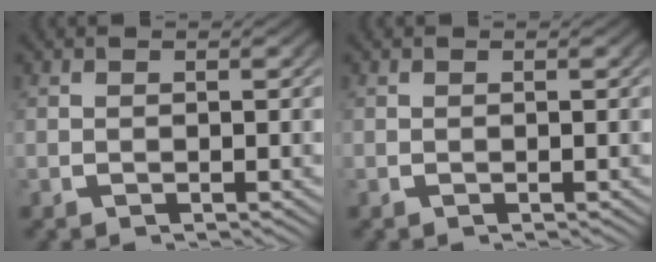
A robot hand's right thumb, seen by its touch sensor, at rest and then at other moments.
{"total": 0.0}